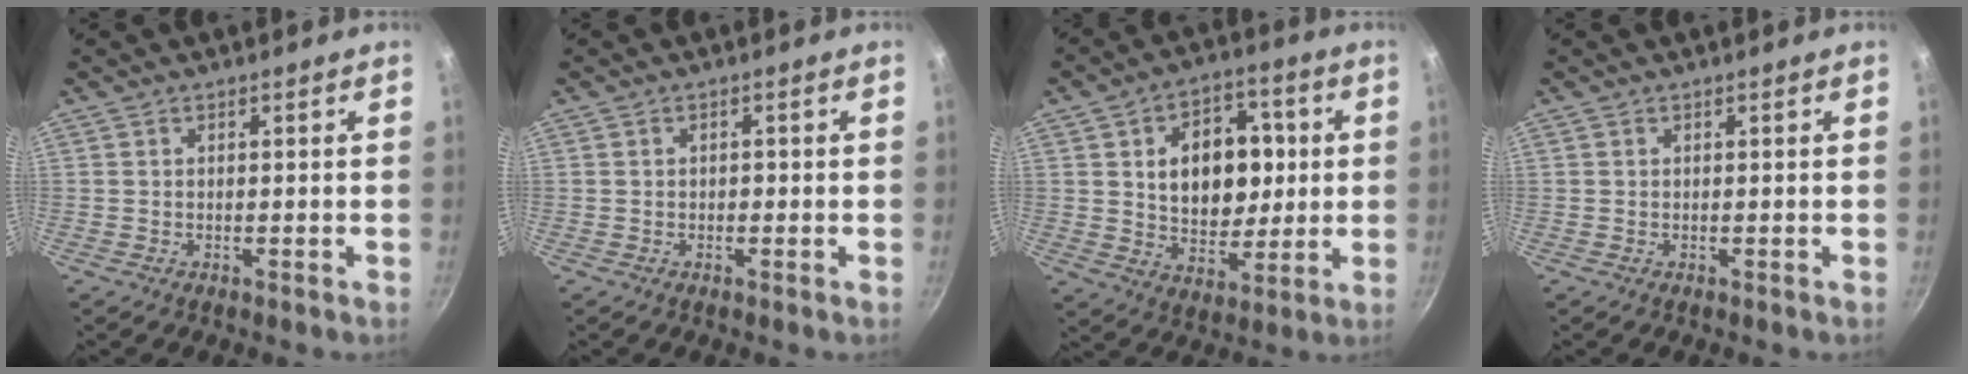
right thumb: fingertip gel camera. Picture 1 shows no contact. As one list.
[{"total": 0.7, "force": [-0.2, 0.6, 0.4], "torque": [-0.004, 0.003, -0.003]}, {"total": 16.0, "force": [2.5, 11.4, 11.0], "torque": [-0.114, 0.000, 0.042]}, {"total": 0.0}]